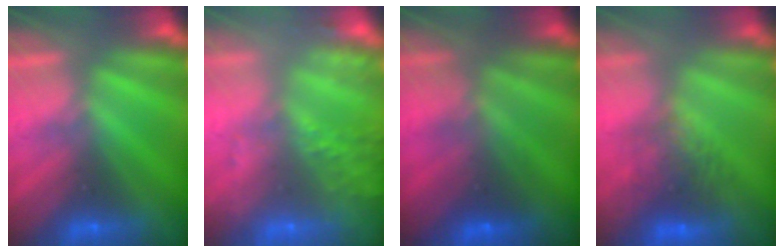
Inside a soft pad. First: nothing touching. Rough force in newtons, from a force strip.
{"total": 9.0}
{"total": 7.7}
{"total": 7.5}